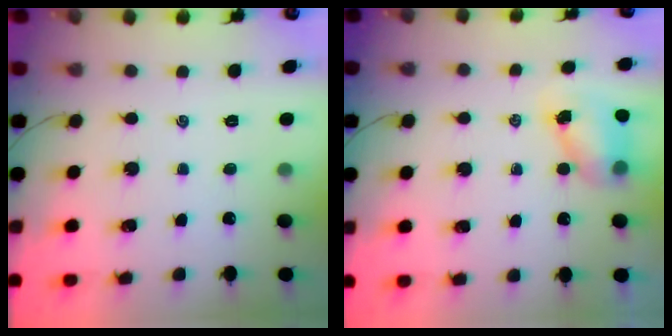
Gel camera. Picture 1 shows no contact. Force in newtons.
{"total": 6.9, "press": 6.8, "slide": 0.9}